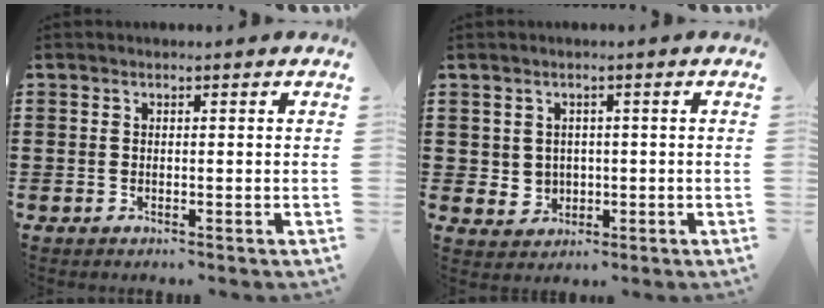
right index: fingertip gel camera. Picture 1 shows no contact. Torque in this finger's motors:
{"motor_torque": [1.00, 1.14, 0.08, 0.02]}